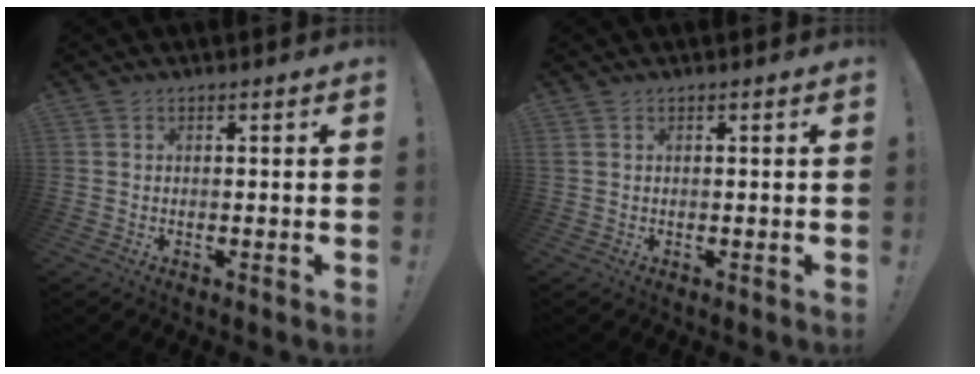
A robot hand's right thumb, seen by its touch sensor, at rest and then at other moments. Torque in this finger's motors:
{"motor_torque": [-0.23, -0.01, 0.39, -0.07, 0.00]}